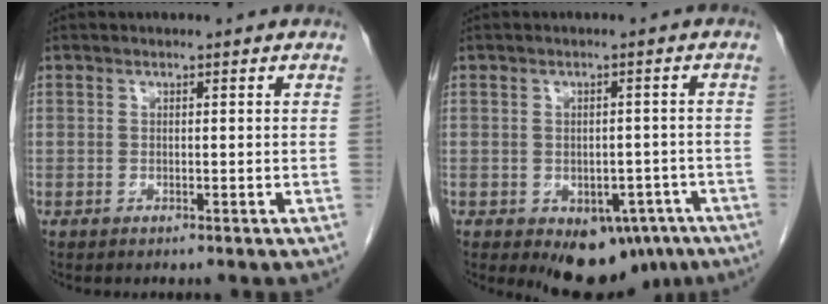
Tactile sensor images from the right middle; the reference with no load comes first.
{"total": 8.9, "force": [-5.2, 5.1, 5.1], "torque": [-0.048, 0.006, -0.062]}